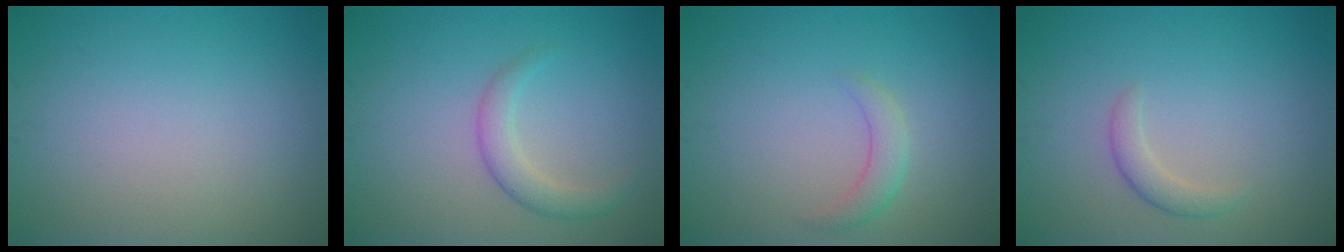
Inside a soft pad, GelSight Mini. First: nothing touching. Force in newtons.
{"total": 2.3, "press": 2.3, "slide": 0.1}
{"total": 1.7, "press": 1.7, "slide": 0.0}
{"total": 1.6, "press": 1.6, "slide": 0.1}